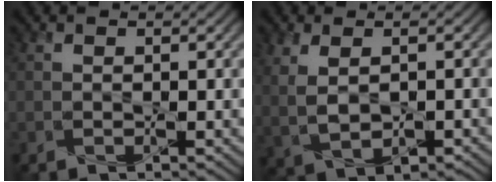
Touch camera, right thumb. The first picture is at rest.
{"total": 4.7, "force": [0.9, 2.4, 4.0], "torque": [-0.093, -0.004, 0.024]}